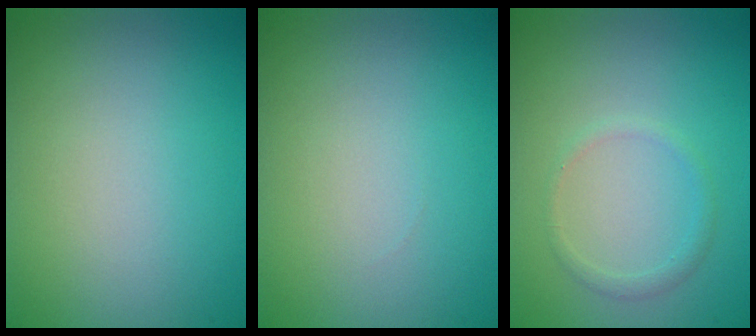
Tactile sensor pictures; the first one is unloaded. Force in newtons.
{"total": 0.0}
{"total": 1.1, "press": 1.1, "slide": 0.0}